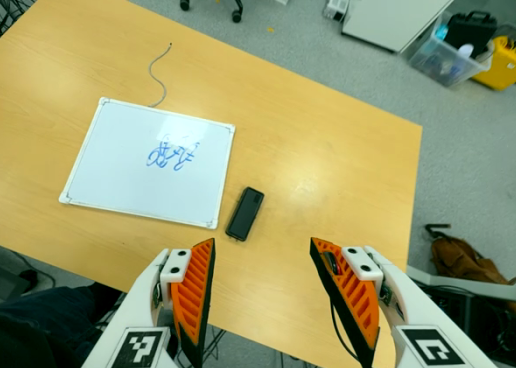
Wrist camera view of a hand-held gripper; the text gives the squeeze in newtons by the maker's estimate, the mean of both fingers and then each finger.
{"total": 0.0}